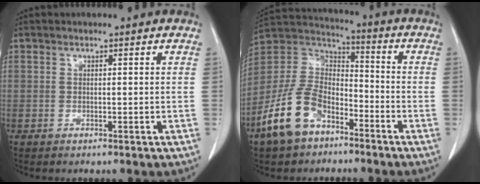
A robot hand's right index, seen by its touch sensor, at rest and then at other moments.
{"total": 13.5, "force": [-7.7, 7.7, 8.0], "torque": [-0.183, 0.010, -0.152]}